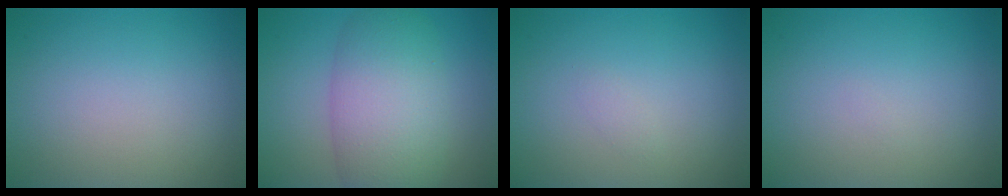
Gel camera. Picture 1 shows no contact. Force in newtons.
{"total": 8.0, "press": 8.0, "slide": 0.2}
{"total": 0.5, "press": 0.5, "slide": 0.0}
{"total": 0.0}